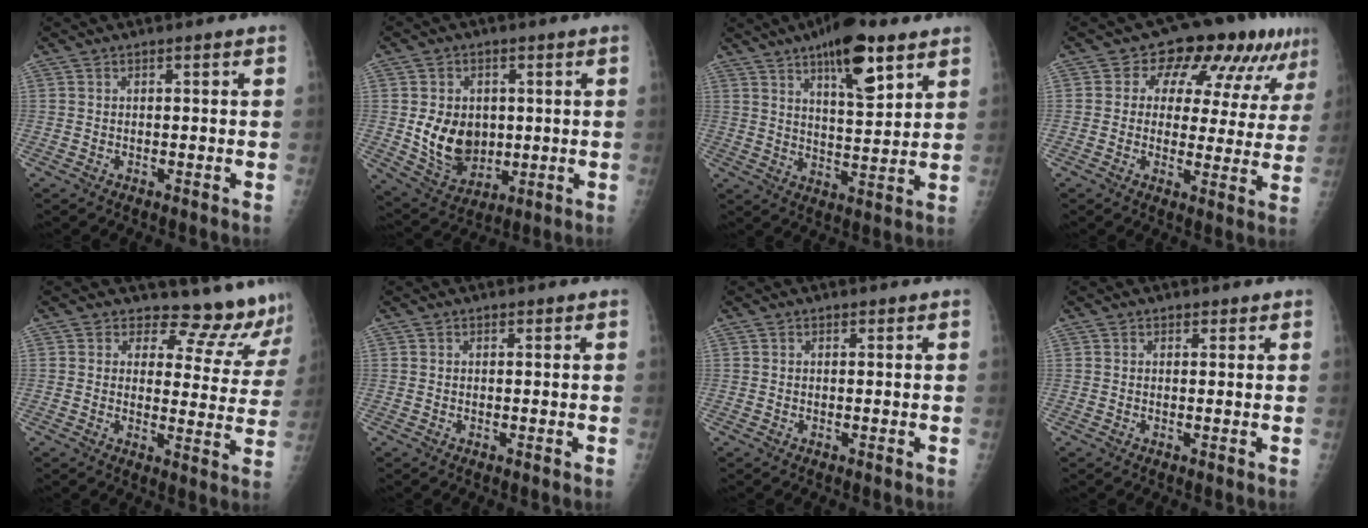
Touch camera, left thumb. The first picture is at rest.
{"total": 11.2, "force": [0.5, 8.7, 7.0], "torque": [-0.083, -0.015, 0.029]}
{"total": 13.3, "force": [7.8, 4.2, 9.9], "torque": [-0.132, -0.039, 0.122]}
{"total": 13.8, "force": [7.1, 8.1, 8.7], "torque": [-0.068, -0.003, 0.089]}
{"total": 12.3, "force": [11.8, 3.4, 0.6], "torque": [0.037, -0.117, 0.118]}
{"total": 0.0}
{"total": 0.0}
{"total": 0.6, "force": [0.5, 0.4, 0.0], "torque": [0.001, -0.003, 0.005]}